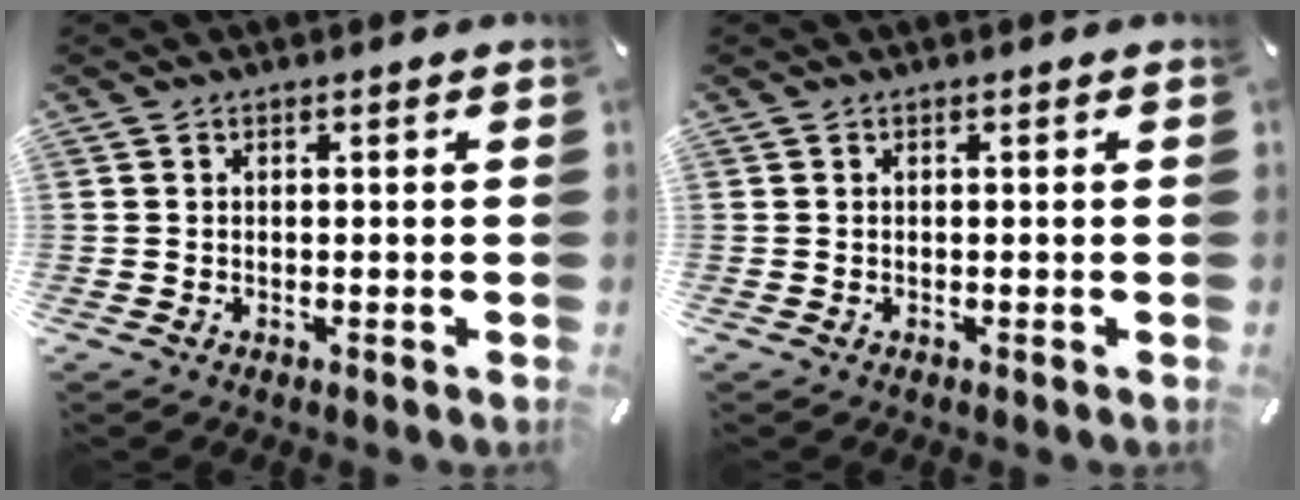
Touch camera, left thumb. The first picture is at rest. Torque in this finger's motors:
{"motor_torque": [-0.02, -0.01, 0.01, 0.01, 0.00]}